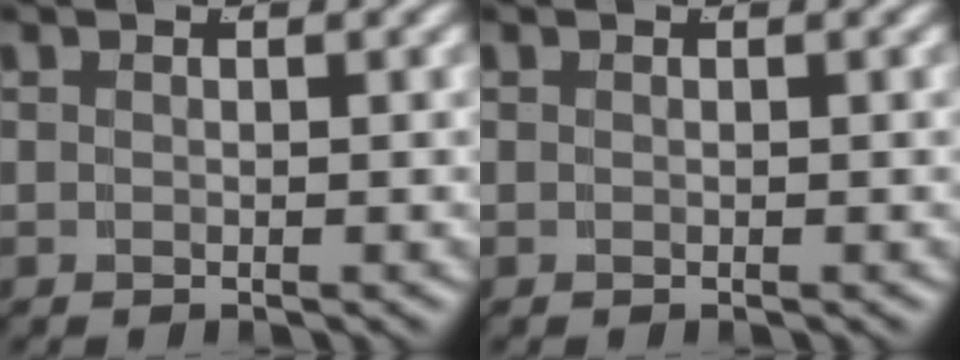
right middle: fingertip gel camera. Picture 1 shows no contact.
{"total": 0.0}